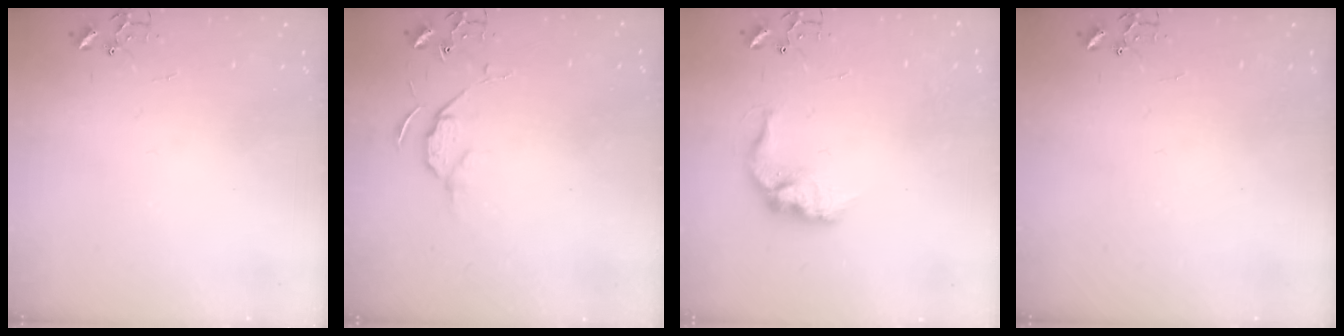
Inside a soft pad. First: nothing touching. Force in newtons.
{"total": 5.7, "press": 5.7, "slide": 0.8}
{"total": 12.4, "press": 12.4, "slide": 0.6}
{"total": 0.0}